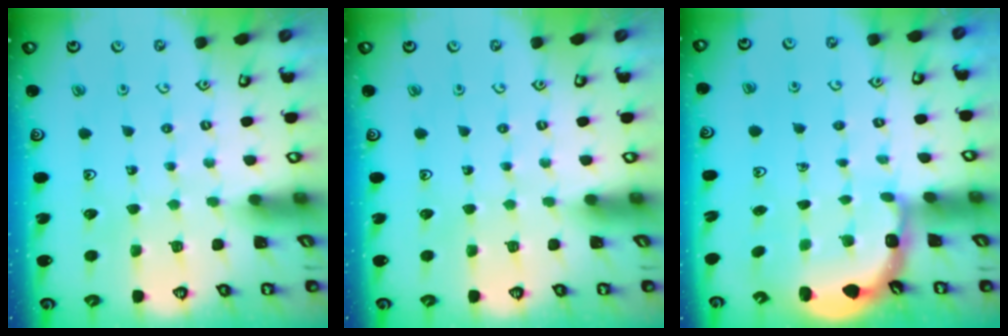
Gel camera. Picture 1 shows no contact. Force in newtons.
{"total": 0.0}
{"total": 3.1, "press": 2.8, "slide": 1.4}